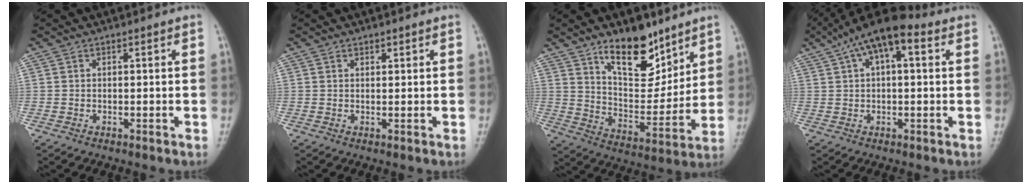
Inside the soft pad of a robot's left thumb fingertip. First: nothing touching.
{"total": 0.9, "force": [0.7, 0.5, 0.4], "torque": [0.001, -0.003, 0.009]}
{"total": 14.7, "force": [9.8, 6.8, 8.6], "torque": [-0.093, -0.079, 0.175]}
{"total": 11.3, "force": [5.1, 4.7, 8.9], "torque": [-0.138, 0.027, 0.078]}